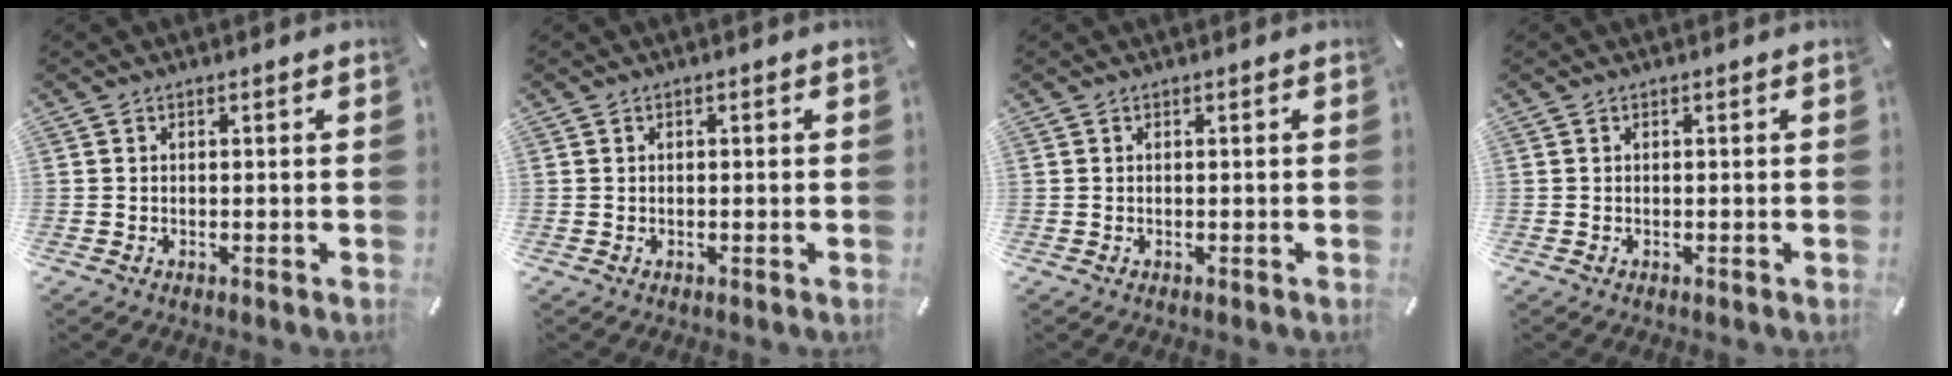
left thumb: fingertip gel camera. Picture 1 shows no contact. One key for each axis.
{"total": 0.0}
{"total": 0.0}
{"total": 0.0}